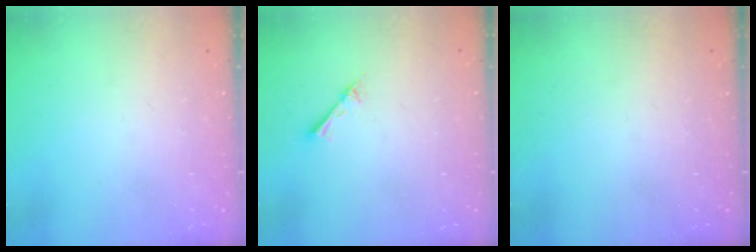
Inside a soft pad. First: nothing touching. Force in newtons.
{"total": 2.3, "press": 2.3, "slide": 0.3}
{"total": 0.0}